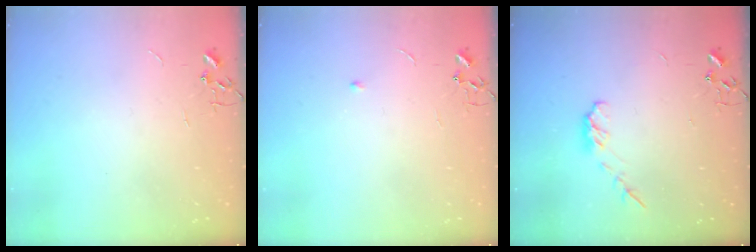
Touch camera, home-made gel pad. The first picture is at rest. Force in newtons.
{"total": 4.1, "press": 4.0, "slide": 0.6}
{"total": 5.4, "press": 5.3, "slide": 0.7}